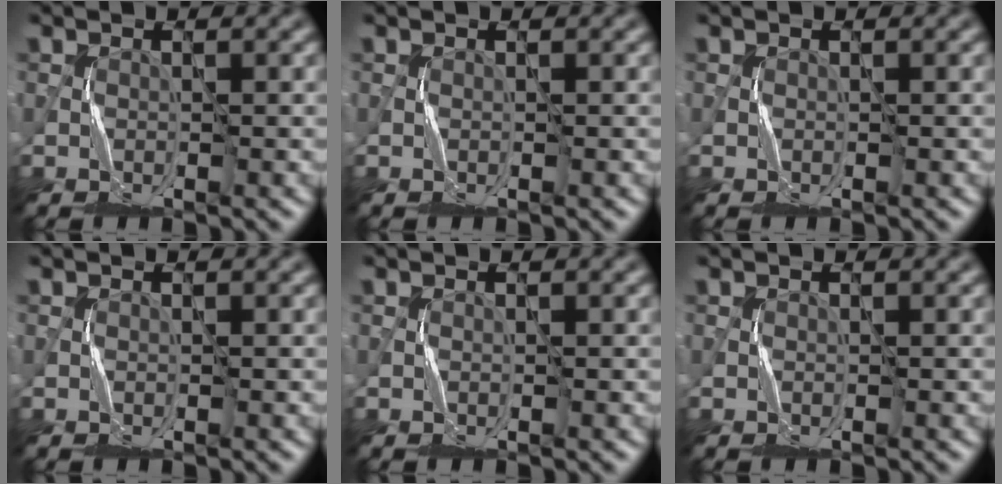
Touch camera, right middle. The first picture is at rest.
{"total": 0.0}
{"total": 0.0}
{"total": 0.0}
{"total": 0.0}
{"total": 0.0}